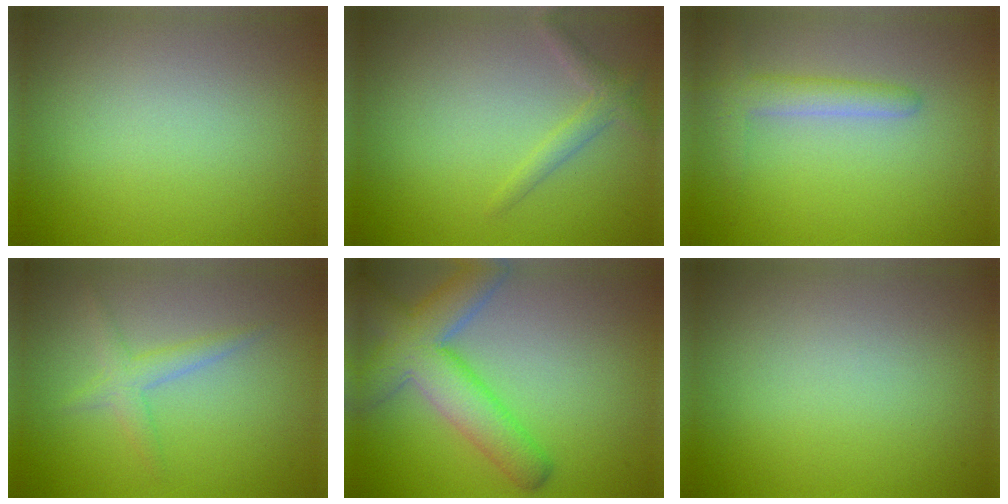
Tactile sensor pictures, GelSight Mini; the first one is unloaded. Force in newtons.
{"total": 1.5, "press": 1.5, "slide": 0.1}
{"total": 2.4, "press": 2.4, "slide": 0.3}
{"total": 1.9, "press": 1.9, "slide": 0.0}
{"total": 6.6, "press": 6.6, "slide": 0.3}
{"total": 0.0}